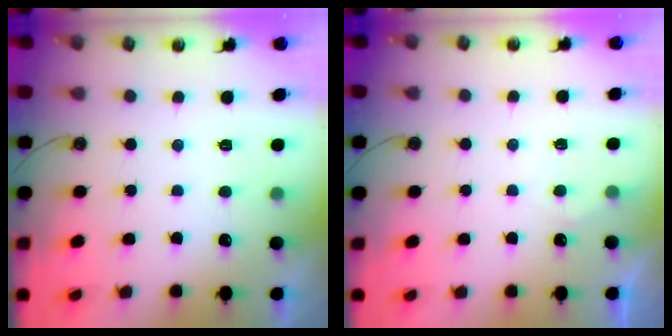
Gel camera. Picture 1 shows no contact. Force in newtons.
{"total": 3.1, "press": 3.1, "slide": 0.4}